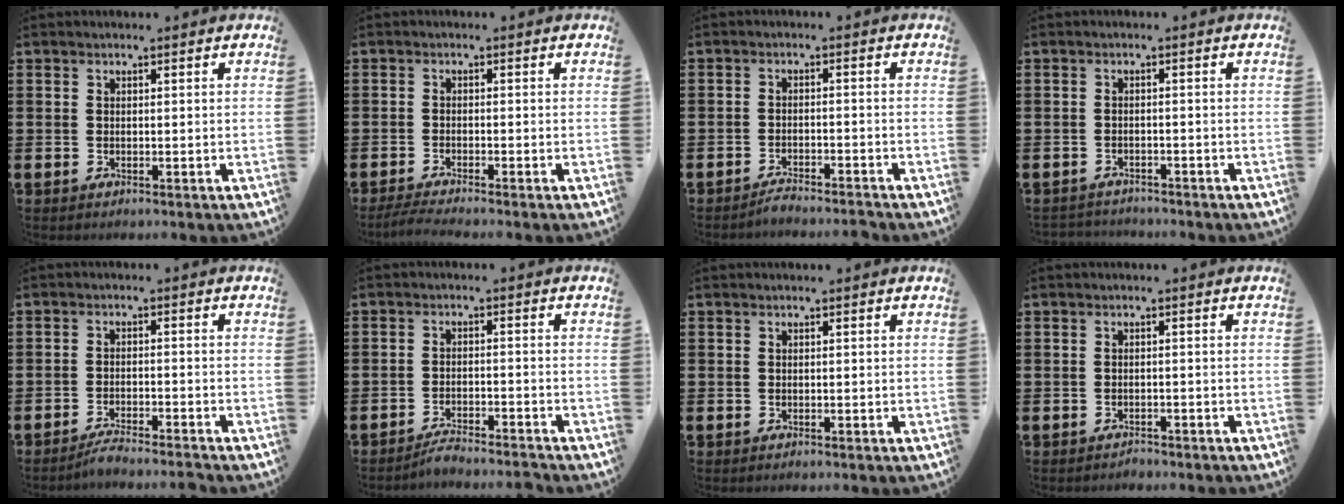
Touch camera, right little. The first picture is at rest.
{"total": 1.6, "force": [-1.3, 0.0, 0.9], "torque": [-0.015, 0.001, -0.025]}
{"total": 2.1, "force": [-2.1, -0.1, 0.2], "torque": [-0.007, 0.004, -0.044]}
{"total": 1.4, "force": [-1.4, 0.1, -0.2], "torque": [-0.001, 0.002, -0.031]}
{"total": 2.6, "force": [-2.4, -0.2, 0.9], "torque": [-0.014, 0.004, -0.048]}
{"total": 2.6, "force": [-2.5, 0.0, 0.5], "torque": [-0.011, 0.006, -0.051]}
{"total": 0.0}
{"total": 0.9, "force": [-0.9, 0.1, -0.1], "torque": [-0.002, 0.002, -0.020]}